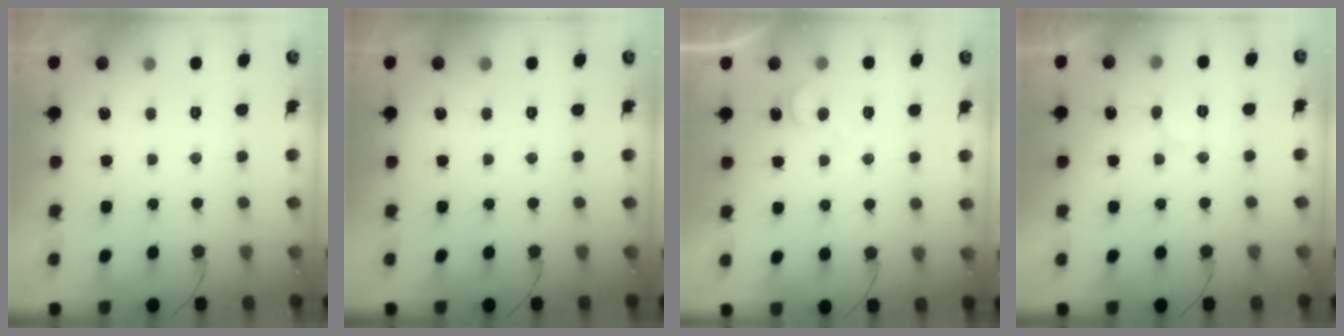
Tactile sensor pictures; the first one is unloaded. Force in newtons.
{"total": 0.0}
{"total": 5.8, "press": 5.8, "slide": 0.8}
{"total": 4.8, "press": 4.8, "slide": 0.4}